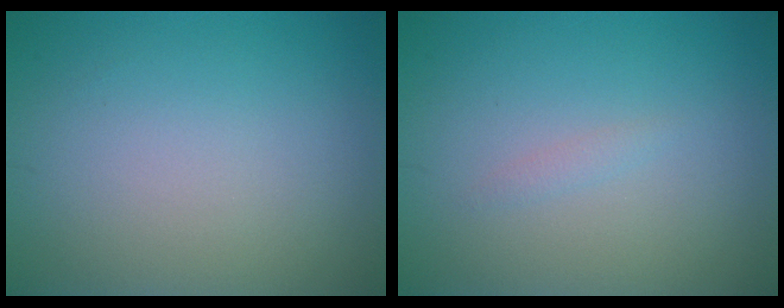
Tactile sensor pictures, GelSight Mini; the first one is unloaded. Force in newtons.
{"total": 0.6, "press": 0.6, "slide": 0.0}